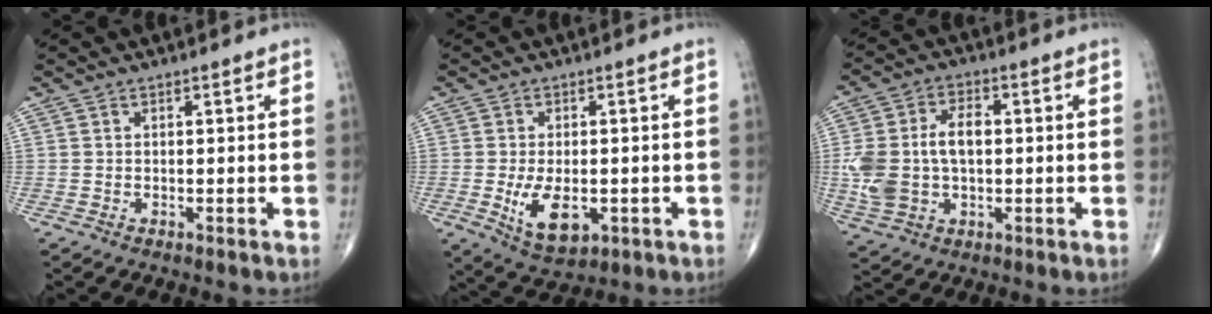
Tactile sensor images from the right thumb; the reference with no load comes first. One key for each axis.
{"total": 8.3, "fx": -1.9, "fy": 4.6, "fz": 6.7, "tx": -0.107, "ty": -0.012, "tz": -0.018}
{"total": 12.3, "fx": 0.0, "fy": 7.8, "fz": 9.6, "tx": -0.193, "ty": 0.020, "tz": 0.007}